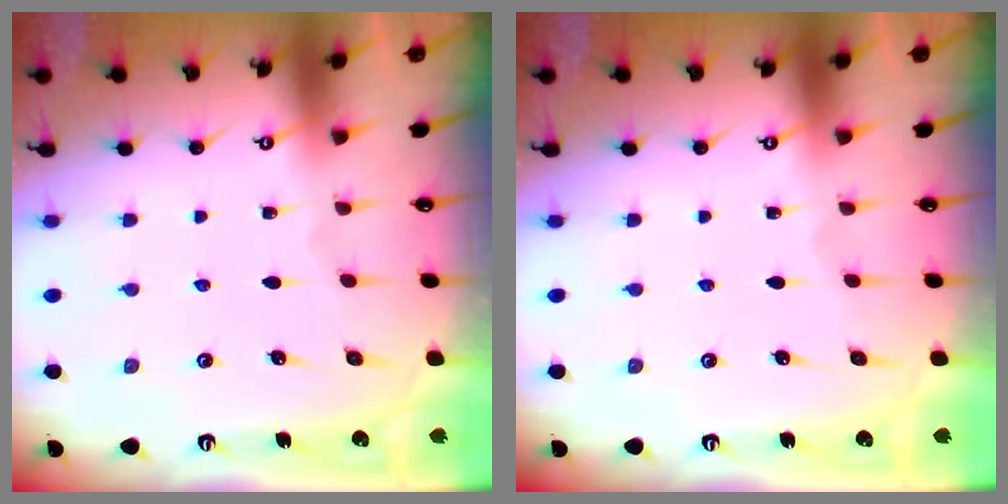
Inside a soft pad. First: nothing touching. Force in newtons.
{"total": 0.0}